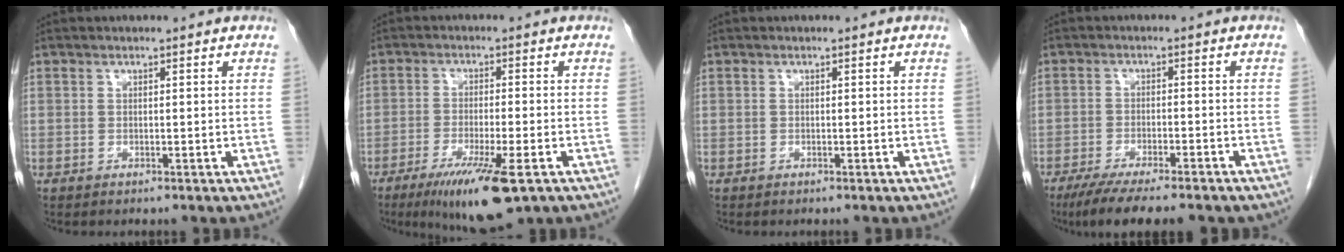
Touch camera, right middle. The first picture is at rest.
{"total": 10.6, "force": [-6.0, 1.1, 8.7], "torque": [-0.147, -0.029, -0.095]}
{"total": 0.0}
{"total": 11.3, "force": [-8.9, 1.7, 6.6], "torque": [-0.091, -0.018, -0.129]}